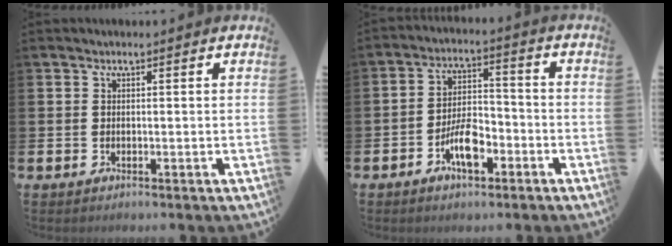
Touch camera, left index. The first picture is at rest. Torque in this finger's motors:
{"motor_torque": [0.45, -0.01, 0.40, 0.16]}